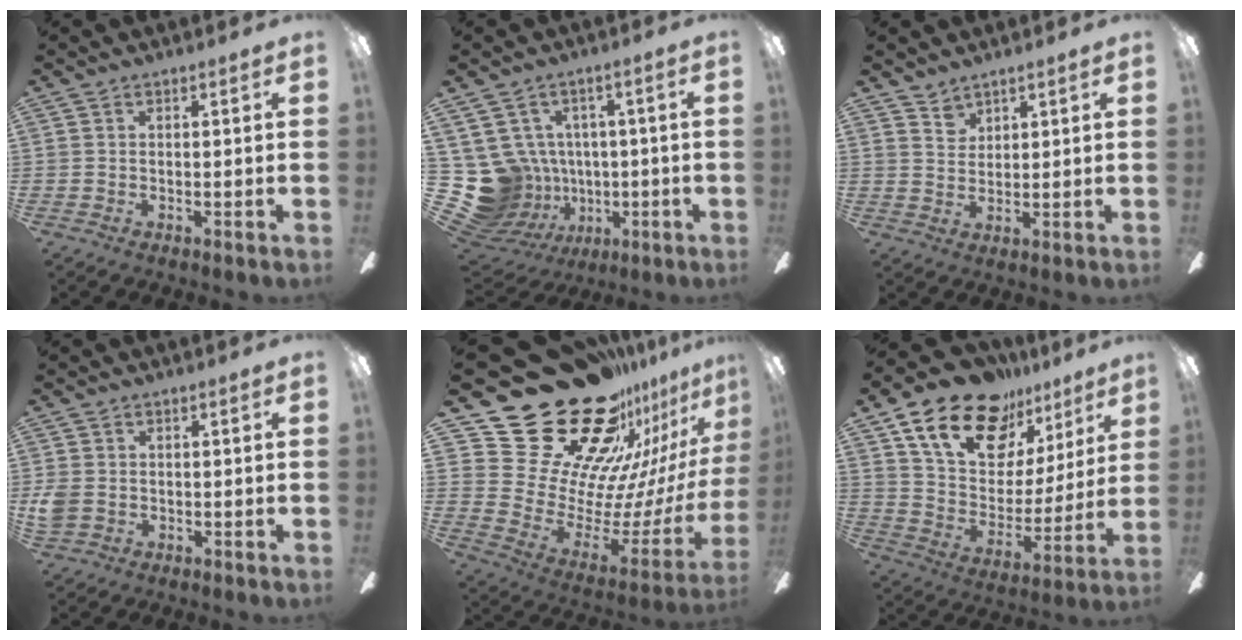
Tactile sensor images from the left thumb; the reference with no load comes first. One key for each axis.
{"total": 14.8, "fx": -1.3, "fy": 13.9, "fz": 5.0, "tx": -0.160, "ty": -0.013, "tz": 0.009}
{"total": 3.4, "fx": 2.9, "fy": 1.7, "fz": 0.2, "tx": -0.002, "ty": -0.015, "tz": 0.056}
{"total": 4.1, "fx": -0.1, "fy": 3.4, "fz": 2.3, "tx": -0.045, "ty": -0.001, "tz": -0.003}
{"total": 32.7, "fx": 22.6, "fy": 17.6, "fz": 15.8, "tx": -0.228, "ty": -0.203, "tz": 0.464}
{"total": 21.6, "fx": 14.4, "fy": 12.0, "fz": 10.7, "tx": -0.193, "ty": -0.077, "tz": 0.261}